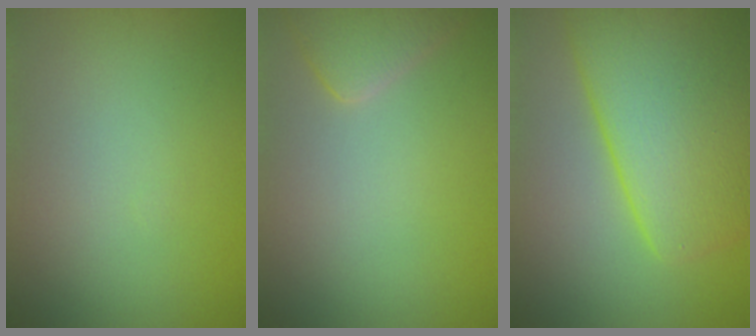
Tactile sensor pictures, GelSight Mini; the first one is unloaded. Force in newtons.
{"total": 2.9, "press": 2.9, "slide": 0.2}
{"total": 11.6, "press": 11.6, "slide": 0.4}